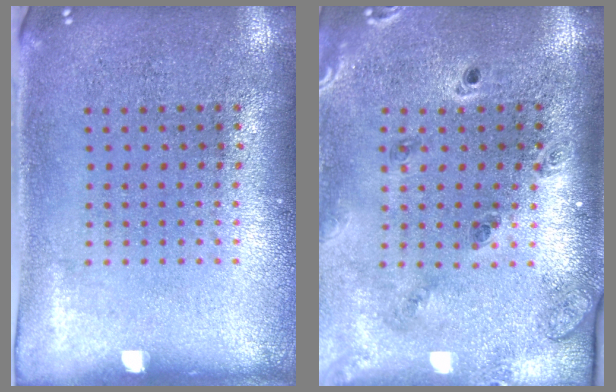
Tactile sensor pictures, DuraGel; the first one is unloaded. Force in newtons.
{"total": 1.4, "press": 1.4, "slide": 0.3}